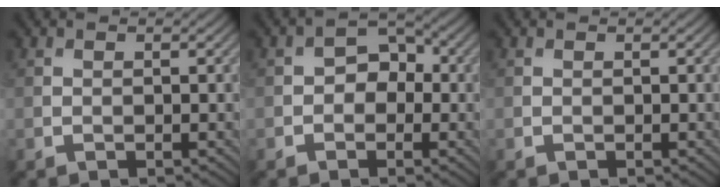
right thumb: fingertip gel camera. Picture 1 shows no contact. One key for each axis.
{"total": 3.7, "fx": -0.5, "fy": 2.9, "fz": 2.2, "tx": -0.026, "ty": 0.004, "tz": -0.016}
{"total": 0.0}